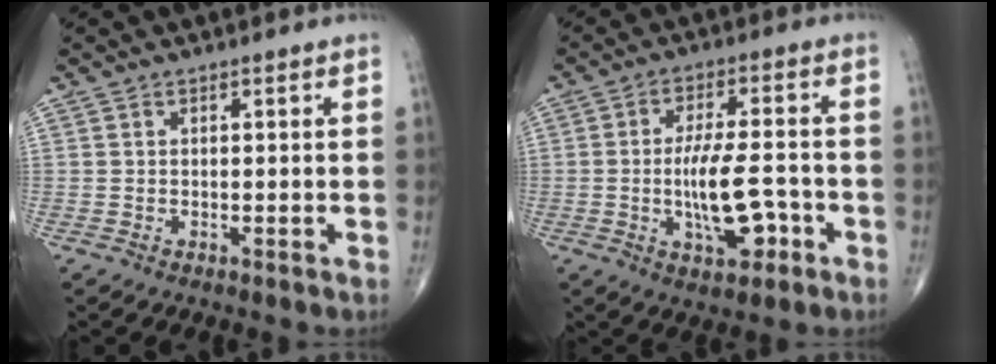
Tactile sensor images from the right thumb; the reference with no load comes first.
{"total": 10.7, "force": [-2.7, 4.1, 9.5], "torque": [-0.160, 0.014, -0.042]}